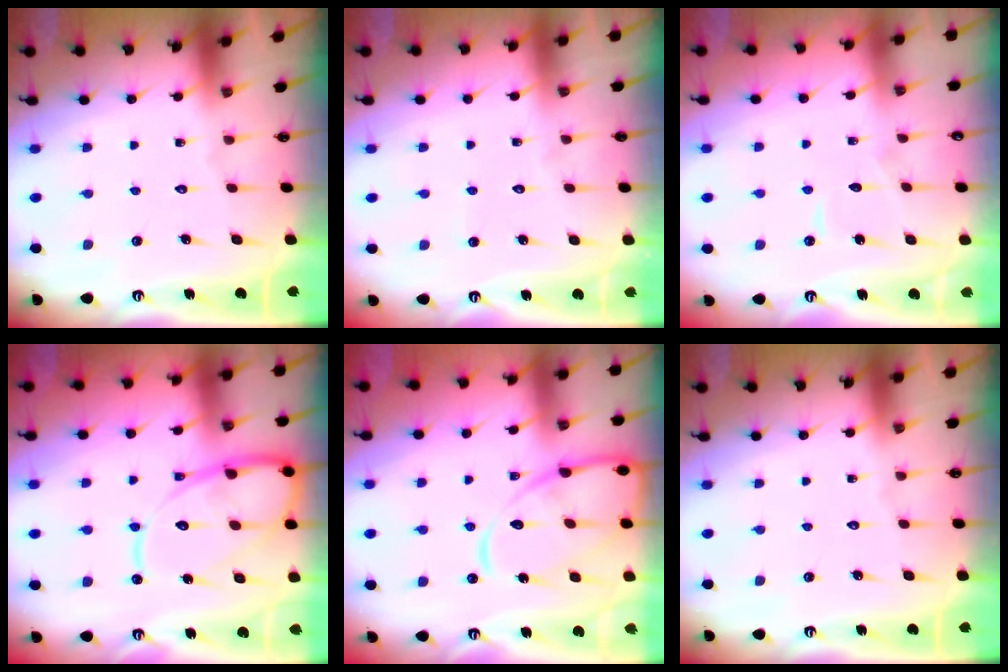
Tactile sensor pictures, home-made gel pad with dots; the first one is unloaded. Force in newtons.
{"total": 2.3, "press": 2.3, "slide": 0.3}
{"total": 3.3, "press": 3.3, "slide": 0.2}
{"total": 15.4, "press": 15.3, "slide": 1.7}
{"total": 14.1, "press": 14.1, "slide": 1.3}
{"total": 0.0}